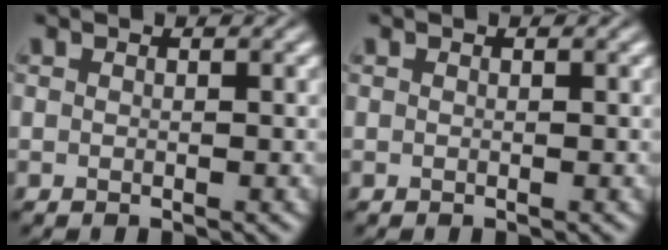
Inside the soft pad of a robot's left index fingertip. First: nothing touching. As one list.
[{"total": 0.0}]